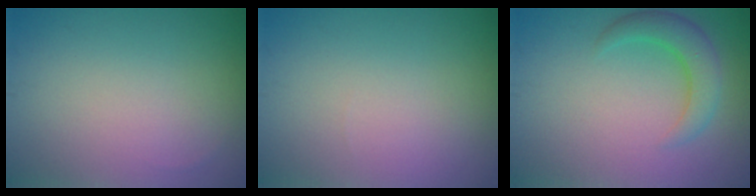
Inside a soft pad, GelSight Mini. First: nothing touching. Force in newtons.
{"total": 0.0}
{"total": 3.4, "press": 3.4, "slide": 0.2}